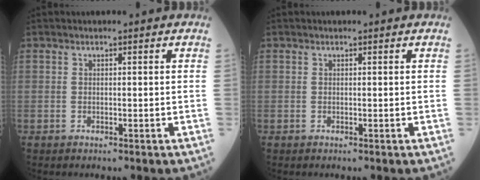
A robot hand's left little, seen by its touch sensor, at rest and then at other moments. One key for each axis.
{"total": 0.0}